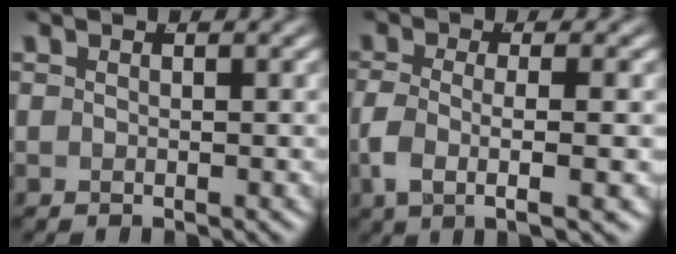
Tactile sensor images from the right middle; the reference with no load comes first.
{"total": 4.5, "force": [-1.5, 1.3, 4.0], "torque": [-0.083, -0.019, -0.015]}